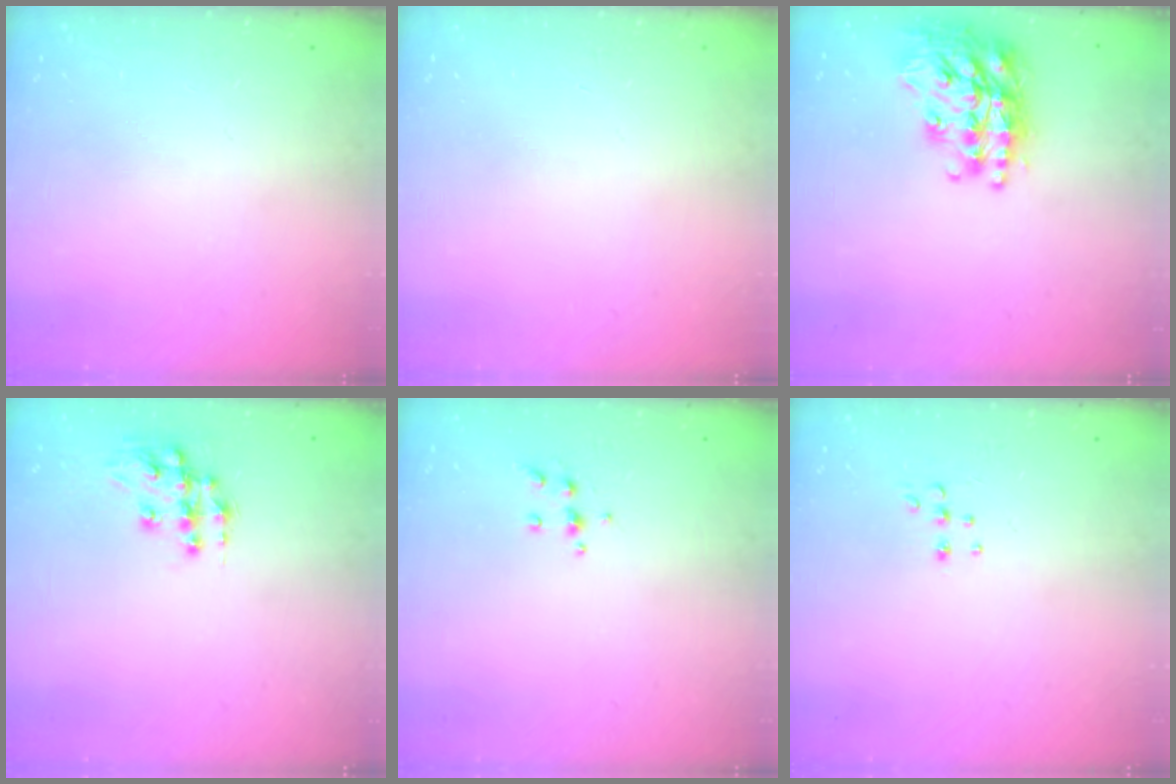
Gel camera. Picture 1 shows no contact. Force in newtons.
{"total": 0.0}
{"total": 21.9, "press": 21.8, "slide": 1.8}
{"total": 11.5, "press": 11.5, "slide": 0.7}
{"total": 5.0, "press": 4.8, "slide": 1.0}
{"total": 5.5, "press": 5.4, "slide": 1.0}